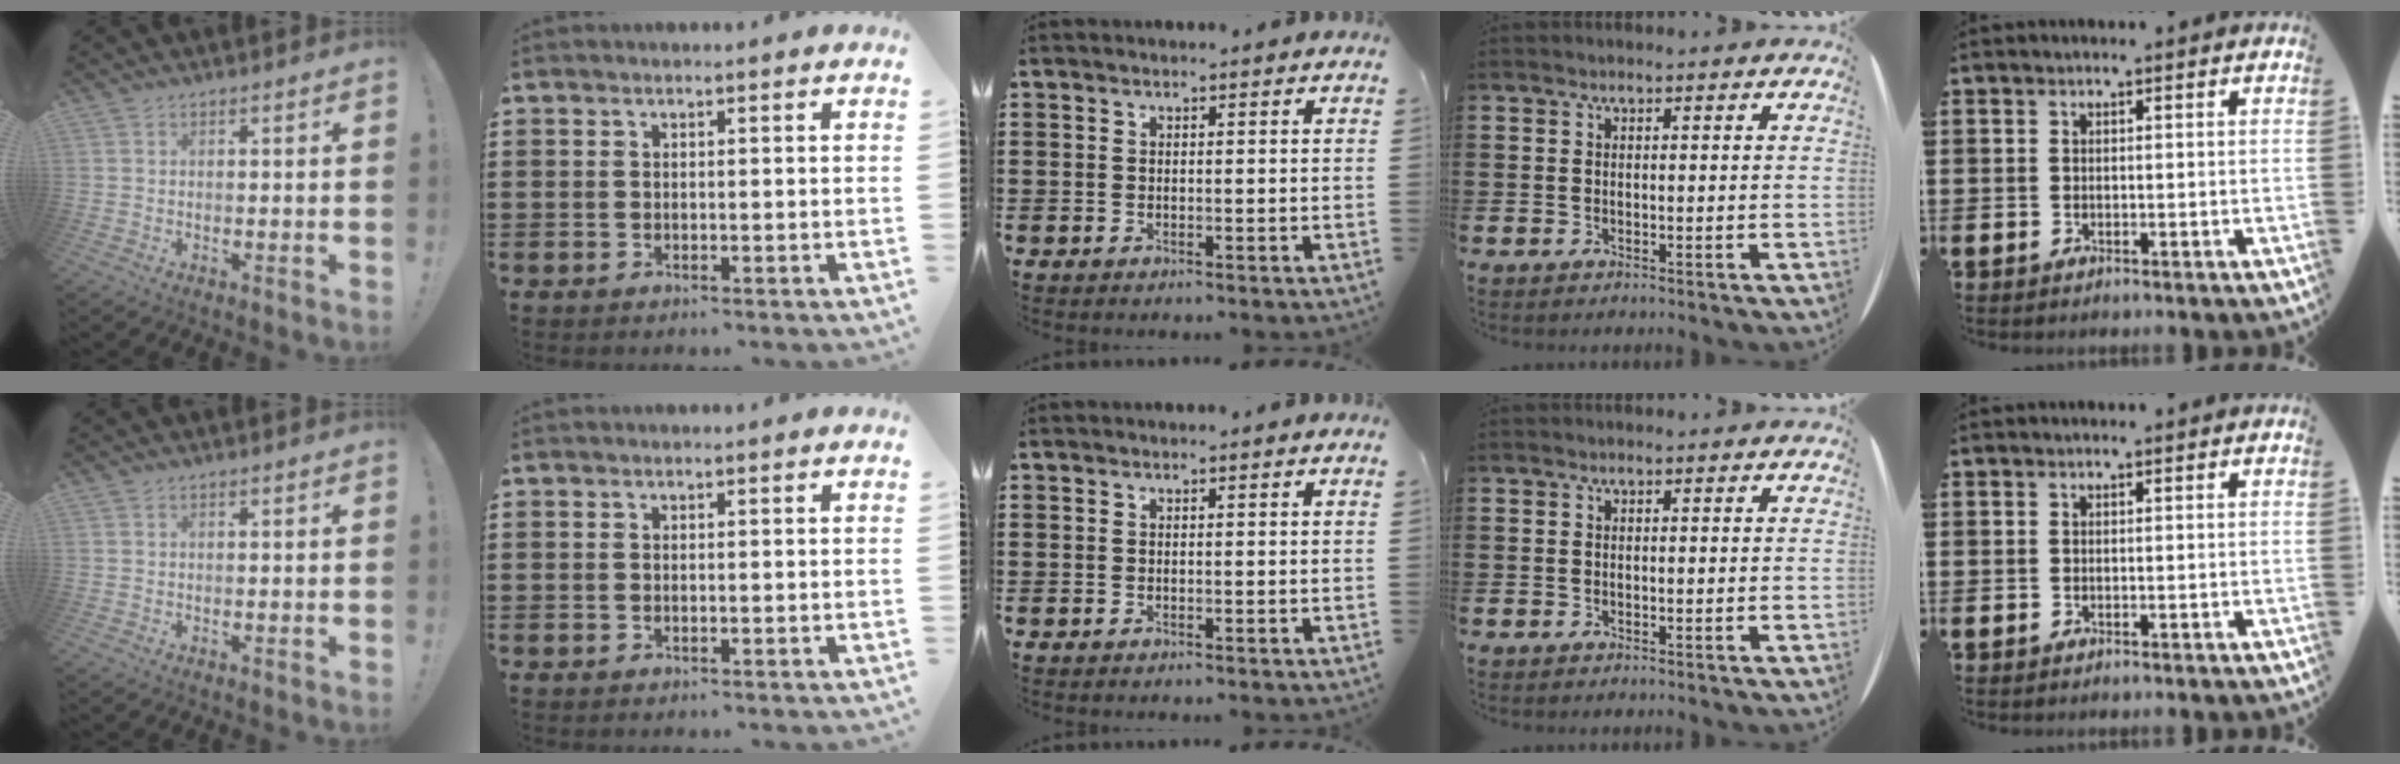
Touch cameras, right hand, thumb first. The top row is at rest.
{}